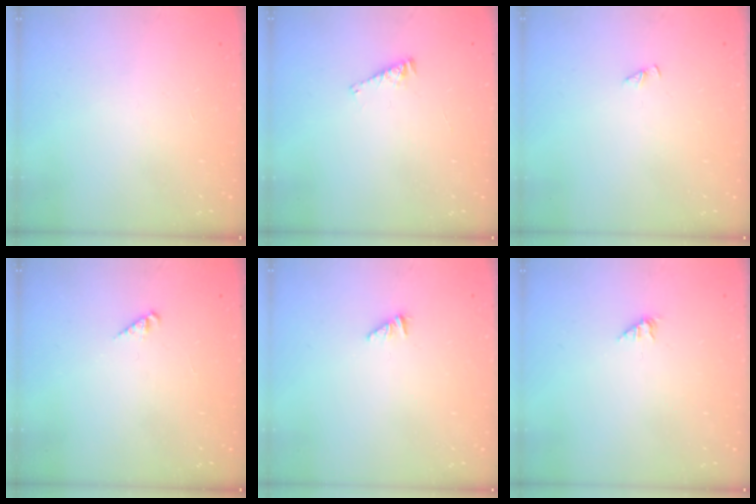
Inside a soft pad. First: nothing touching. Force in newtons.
{"total": 2.6, "press": 2.6, "slide": 0.3}
{"total": 0.8, "press": 0.8, "slide": 0.1}
{"total": 1.4, "press": 1.4, "slide": 0.3}
{"total": 0.8, "press": 0.8, "slide": 0.2}
{"total": 1.5, "press": 1.4, "slide": 0.3}